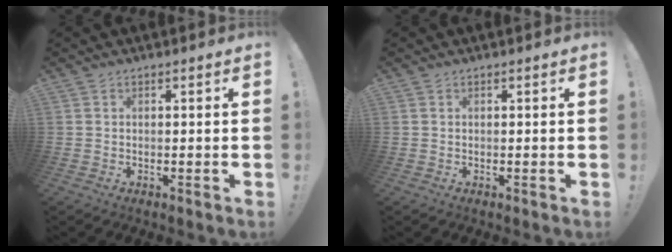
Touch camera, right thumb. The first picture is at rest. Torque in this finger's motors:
{"motor_torque": [-0.19, 0.02, -0.04, 0.18, 0.03]}